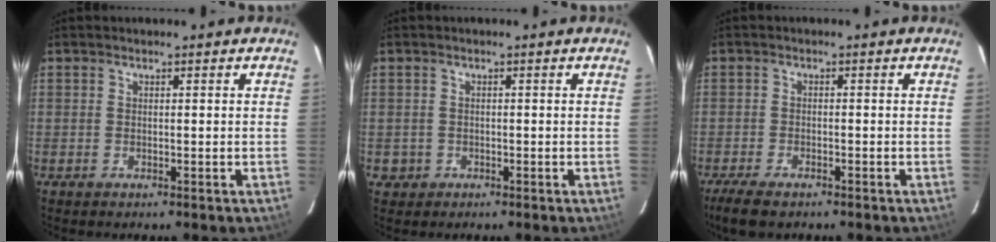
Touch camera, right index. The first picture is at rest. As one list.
[{"total": 2.2, "force": [-0.5, 2.1, 0.2], "torque": [-0.004, 0.007, -0.003]}, {"total": 5.5, "force": [-4.2, 1.8, 3.0], "torque": [-0.082, -0.018, -0.079]}]